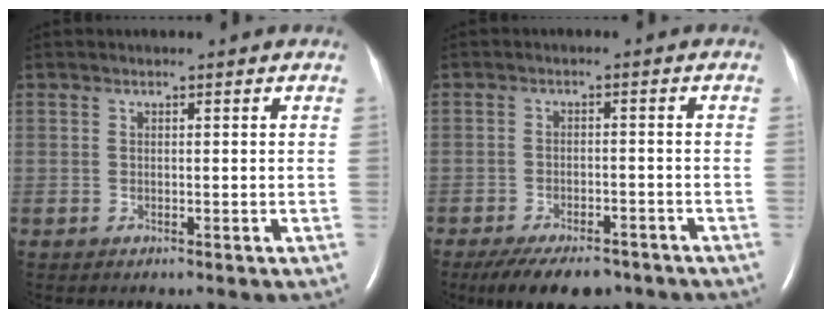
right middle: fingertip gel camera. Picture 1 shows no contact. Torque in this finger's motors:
{"motor_torque": [0.21, -0.20, 0.10, 0.06]}